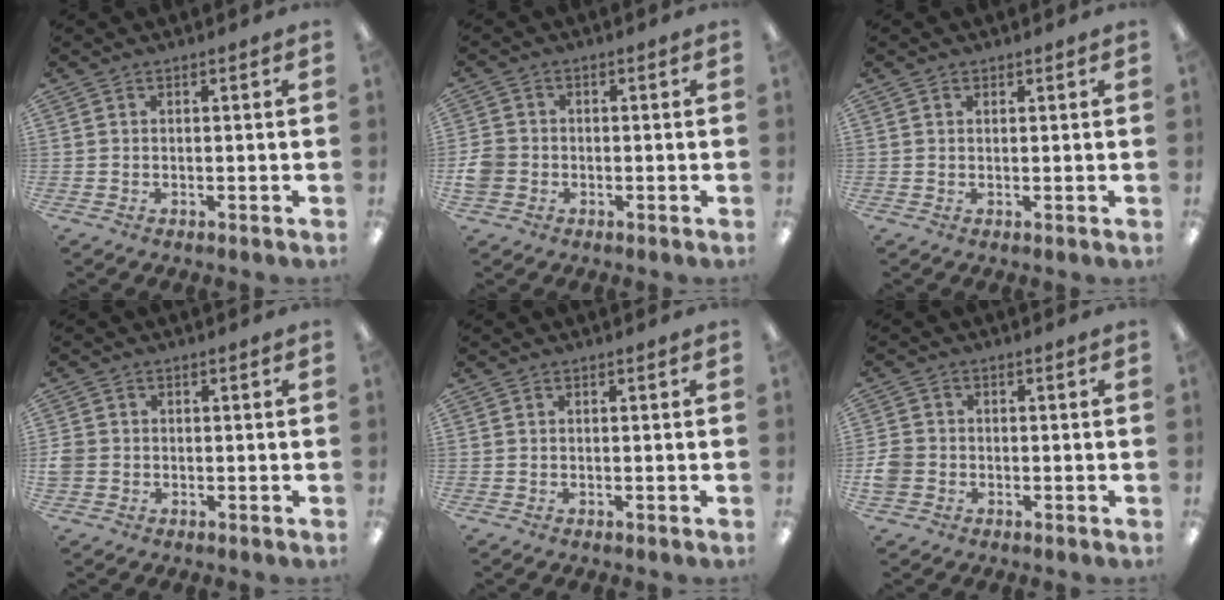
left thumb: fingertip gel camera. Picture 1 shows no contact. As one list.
[{"total": 4.4, "force": [-1.1, 3.9, 1.7], "torque": [-0.035, 0.010, -0.019]}, {"total": 1.0, "force": [0.6, 0.7, 0.4], "torque": [0.000, 0.000, 0.009]}, {"total": 2.7, "force": [-0.4, 2.5, 0.8], "torque": [-0.012, 0.005, -0.007]}, {"total": 0.0}, {"total": 4.1, "force": [-1.2, 3.6, 1.7], "torque": [-0.033, 0.009, -0.022]}]